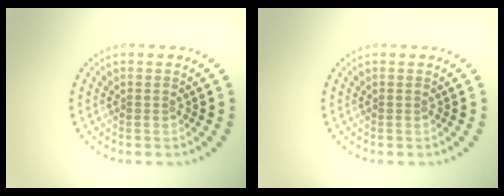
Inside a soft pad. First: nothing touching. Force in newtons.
{"total": 0.0}